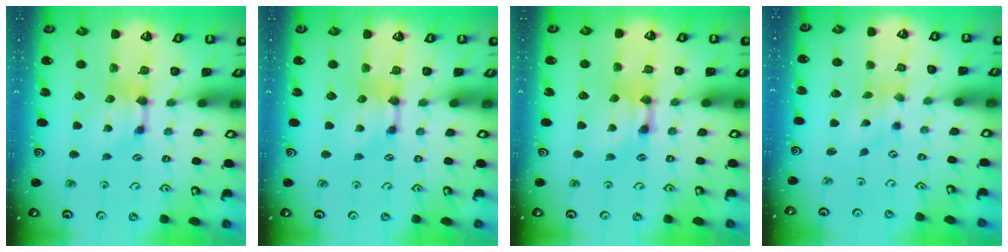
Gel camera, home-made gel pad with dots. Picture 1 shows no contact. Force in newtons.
{"total": 0.0}
{"total": 1.7, "press": 1.7, "slide": 0.1}
{"total": 1.3, "press": 0.7, "slide": 1.0}